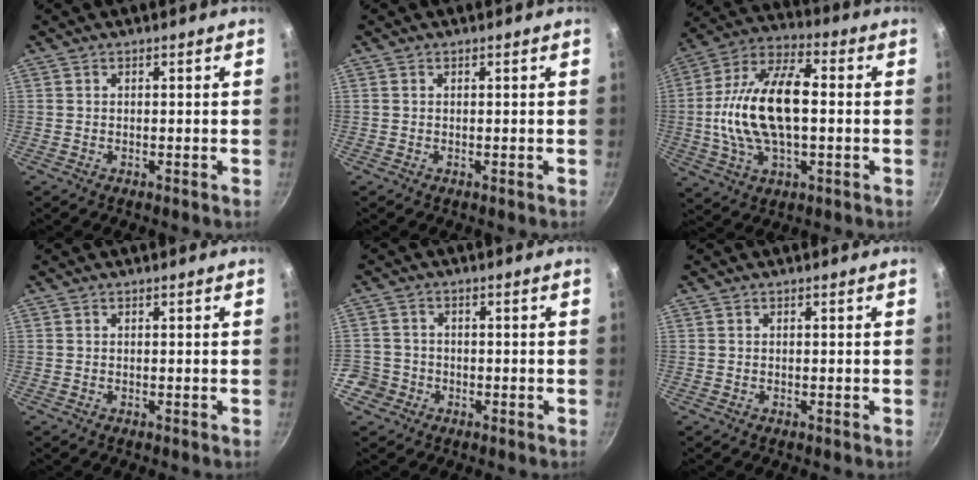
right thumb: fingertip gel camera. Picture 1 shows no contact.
{"total": 0.0}
{"total": 19.3, "force": [-0.2, 10.0, 16.5], "torque": [-0.303, 0.031, -0.014]}
{"total": 0.0}
{"total": 5.5, "force": [-2.5, 4.8, 1.0], "torque": [-0.005, 0.037, -0.044]}
{"total": 0.0}